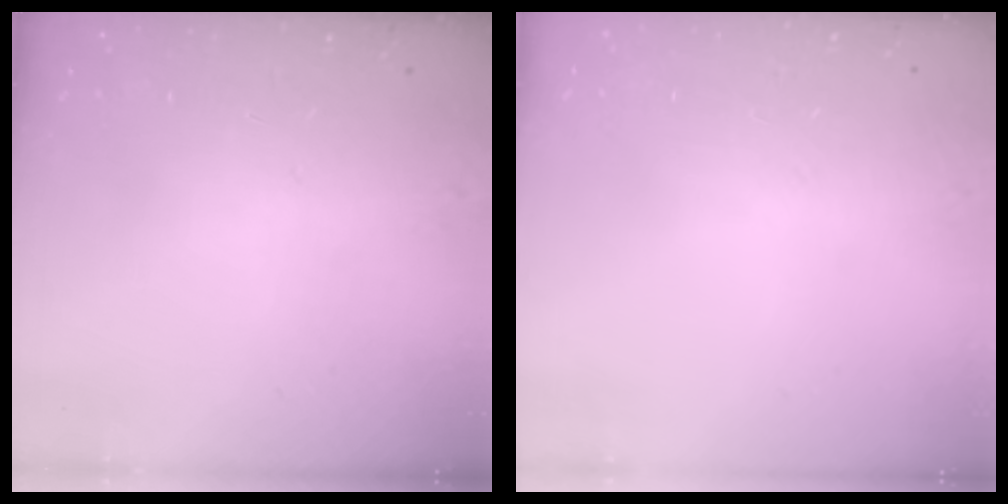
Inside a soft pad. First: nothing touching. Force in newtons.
{"total": 0.5, "press": 0.5, "slide": 0.1}